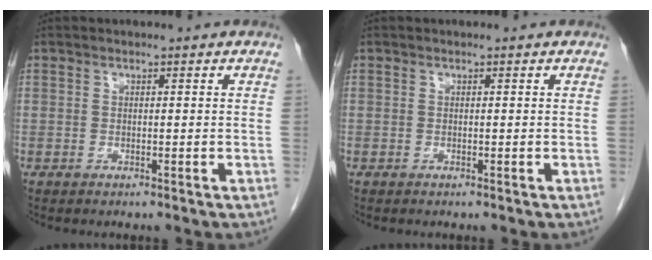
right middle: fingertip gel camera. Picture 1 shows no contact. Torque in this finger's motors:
{"motor_torque": [0.18, 0.24, 0.10, 0.01]}